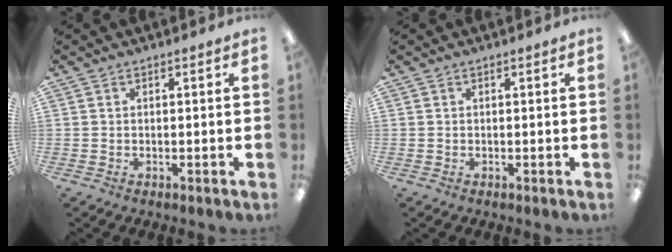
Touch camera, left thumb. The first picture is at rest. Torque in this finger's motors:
{"motor_torque": [0.00, 0.00, 0.05, -0.05, 0.00]}